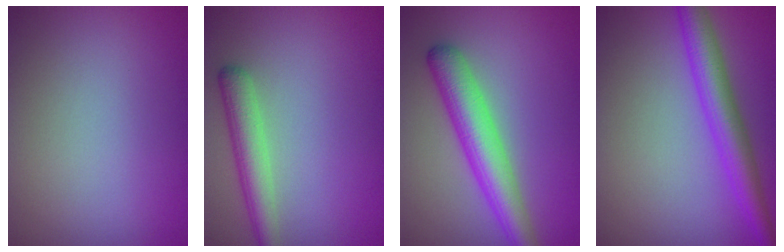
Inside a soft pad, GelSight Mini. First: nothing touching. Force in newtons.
{"total": 3.4, "press": 3.4, "slide": 0.1}
{"total": 5.5, "press": 5.5, "slide": 0.1}
{"total": 4.9, "press": 4.9, "slide": 0.2}